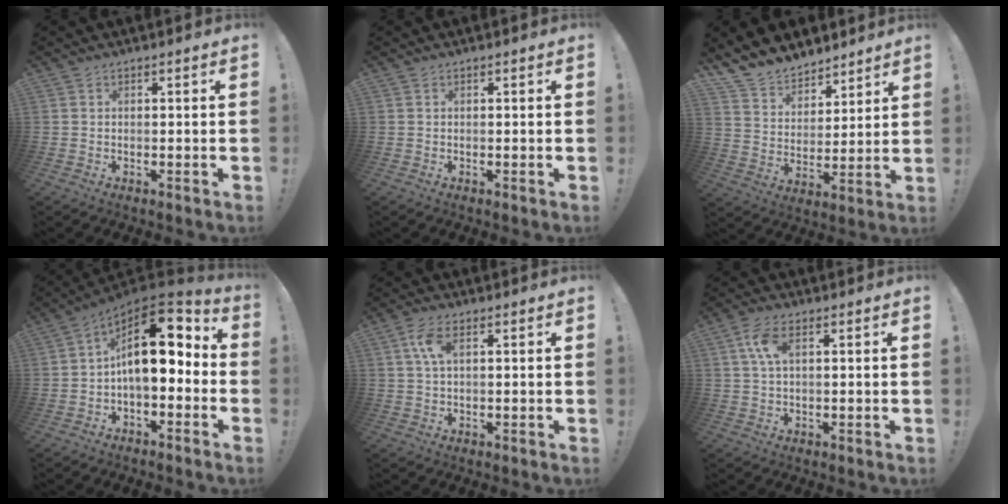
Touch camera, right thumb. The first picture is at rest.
{"total": 0.0}
{"total": 11.0, "force": [9.7, 5.1, 0.9], "torque": [-0.042, -0.084, 0.190]}
{"total": 16.4, "force": [2.6, 7.9, 14.2], "torque": [-0.228, -0.008, 0.043]}
{"total": 5.6, "force": [1.7, 2.6, 4.6], "torque": [-0.075, 0.001, 0.028]}
{"total": 6.2, "force": [1.9, 3.1, 5.1], "torque": [-0.098, 0.003, 0.032]}